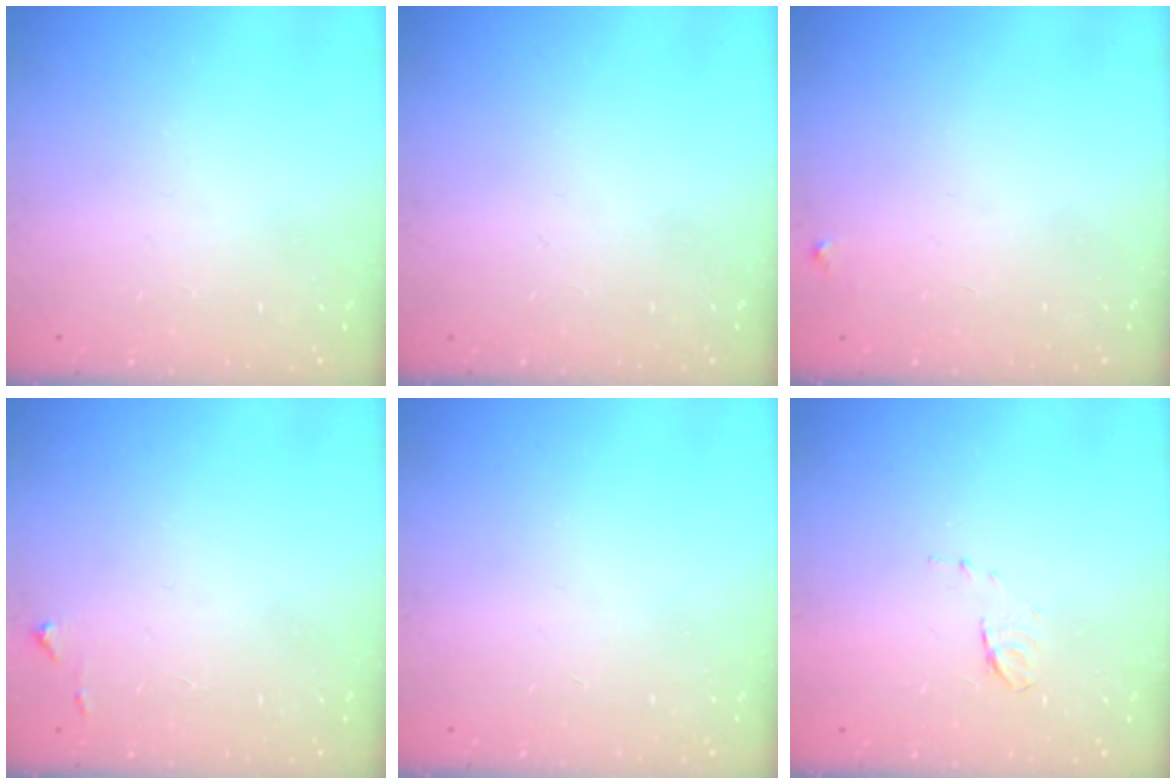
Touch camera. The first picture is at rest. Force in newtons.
{"total": 0.0}
{"total": 2.3, "press": 2.3, "slide": 0.2}
{"total": 4.3, "press": 4.2, "slide": 0.7}
{"total": 0.0}
{"total": 5.8, "press": 5.8, "slide": 0.7}